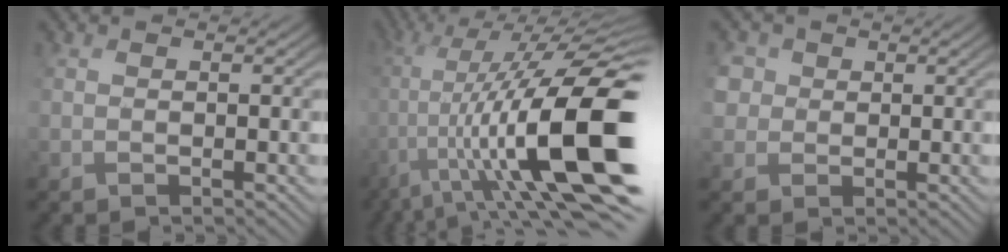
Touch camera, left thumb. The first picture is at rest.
{"total": 18.1, "force": [-4.9, 6.0, 16.3], "torque": [-0.312, 0.005, -0.091]}
{"total": 3.4, "force": [0.7, 3.3, 0.5], "torque": [-0.029, 0.007, 0.008]}